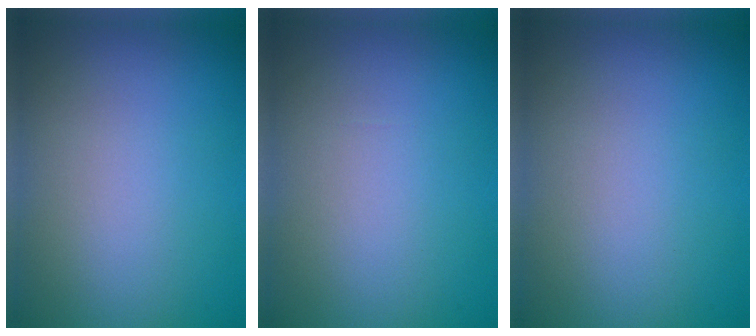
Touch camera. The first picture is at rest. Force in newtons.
{"total": 0.0}
{"total": 0.0}